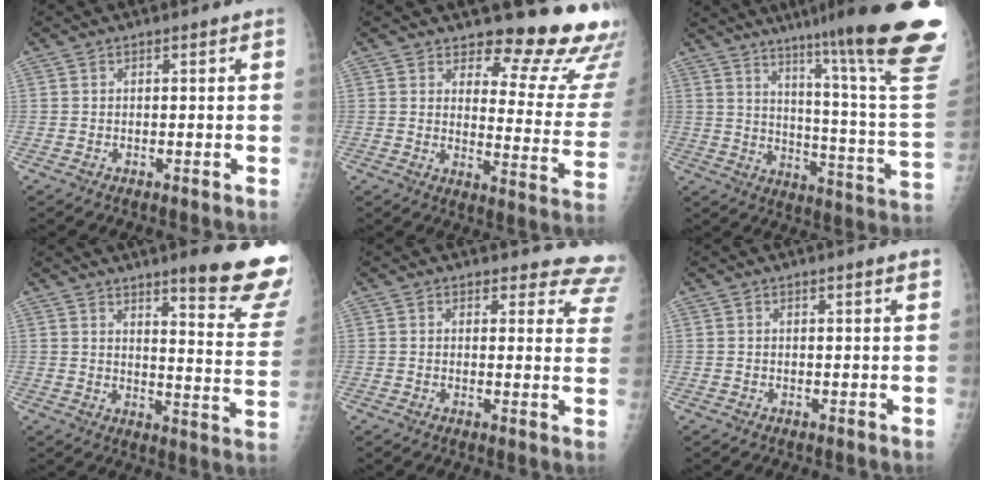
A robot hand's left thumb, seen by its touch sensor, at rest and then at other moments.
{"total": 17.7, "force": [14.9, 5.9, 7.6], "torque": [-0.037, -0.136, 0.166]}
{"total": 28.1, "force": [19.7, 1.1, 20.0], "torque": [-0.241, -0.121, 0.270]}
{"total": 17.4, "force": [12.6, 2.2, 11.8], "torque": [-0.120, -0.095, 0.161]}
{"total": 10.9, "force": [10.4, 3.1, 0.1], "torque": [0.057, -0.084, 0.075]}
{"total": 2.1, "force": [1.7, -0.1, 1.1], "torque": [-0.011, -0.004, 0.018]}